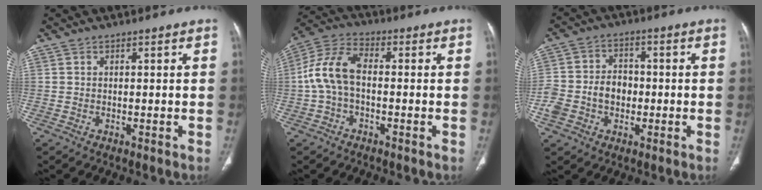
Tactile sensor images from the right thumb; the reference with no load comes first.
{"total": 9.3, "force": [-0.8, 5.2, 7.6], "torque": [-0.157, 0.032, -0.024]}
{"total": 10.3, "force": [-2.0, 8.0, 6.2], "torque": [-0.106, 0.034, -0.037]}